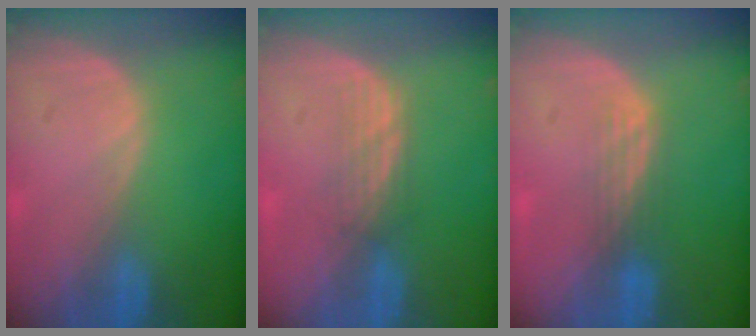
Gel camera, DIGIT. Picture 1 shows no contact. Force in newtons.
{"total": 2.7, "press": 2.5, "slide": 0.9}
{"total": 3.0, "press": 2.6, "slide": 1.4}